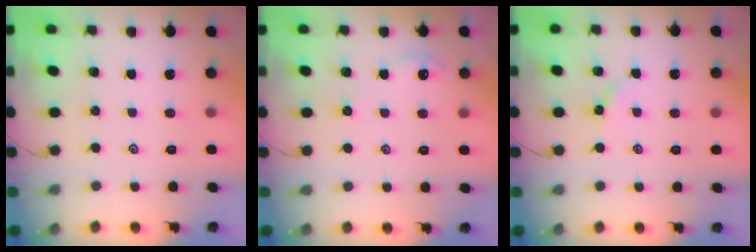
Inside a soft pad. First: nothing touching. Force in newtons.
{"total": 4.0, "press": 4.0, "slide": 0.4}
{"total": 3.7, "press": 3.7, "slide": 0.4}